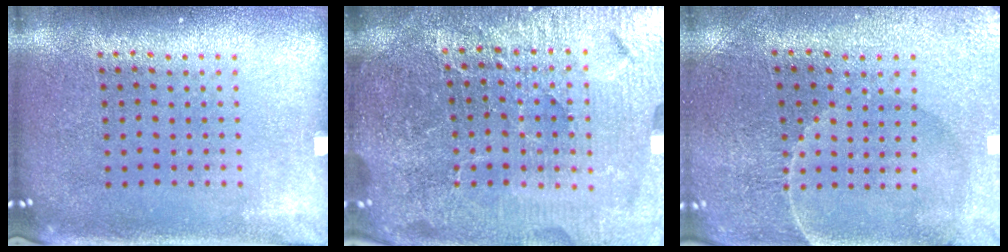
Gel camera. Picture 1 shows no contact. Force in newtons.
{"total": 5.9, "press": 5.2, "slide": 2.6}
{"total": 0.9, "press": 0.8, "slide": 0.3}